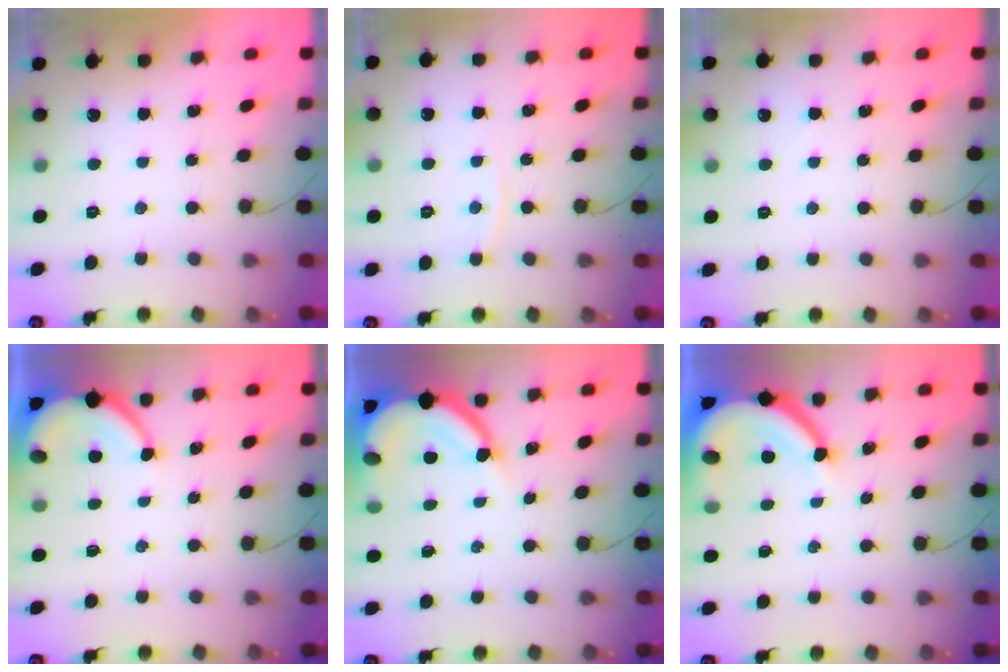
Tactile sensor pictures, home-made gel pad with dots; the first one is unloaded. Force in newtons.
{"total": 3.7, "press": 3.7, "slide": 0.5}
{"total": 1.2, "press": 1.2, "slide": 0.3}
{"total": 4.7, "press": 4.7, "slide": 0.4}
{"total": 10.6, "press": 10.5, "slide": 1.2}
{"total": 10.2, "press": 10.1, "slide": 1.1}